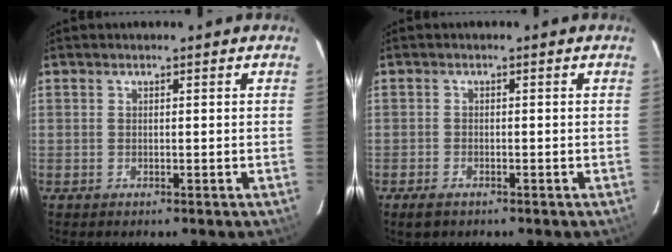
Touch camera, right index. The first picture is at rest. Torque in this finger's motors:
{"motor_torque": [0.21, -0.14, 0.01, 0.01]}